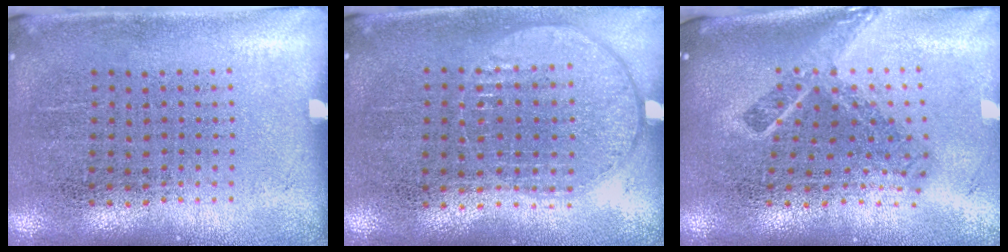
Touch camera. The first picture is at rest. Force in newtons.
{"total": 0.9, "press": 0.9, "slide": 0.3}
{"total": 2.2, "press": 1.5, "slide": 1.6}